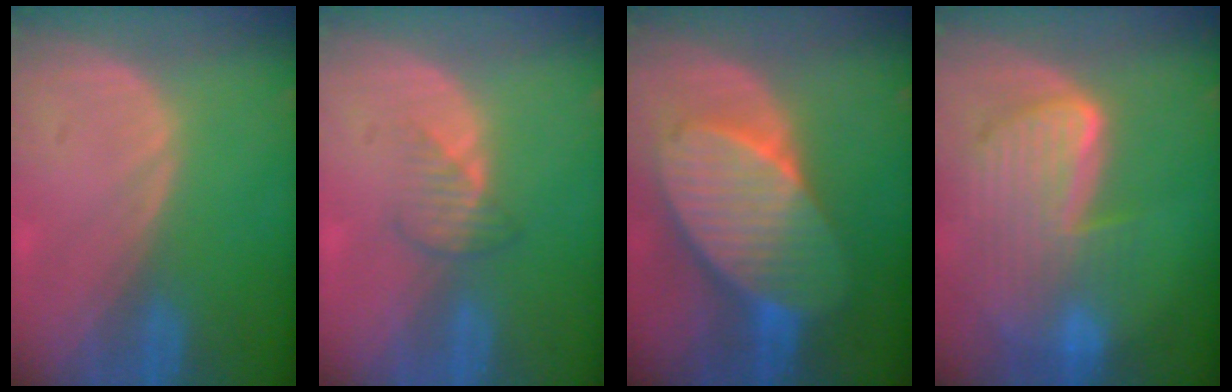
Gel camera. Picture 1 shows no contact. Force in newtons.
{"total": 2.5, "press": 2.5, "slide": 0.4}
{"total": 10.9, "press": 10.9, "slide": 0.8}
{"total": 9.8, "press": 8.2, "slide": 5.2}